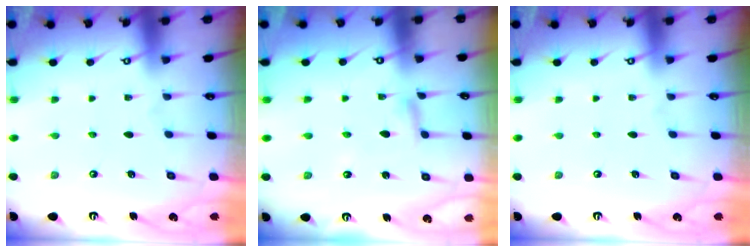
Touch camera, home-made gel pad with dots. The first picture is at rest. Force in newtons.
{"total": 2.7, "press": 2.7, "slide": 0.2}
{"total": 0.0}